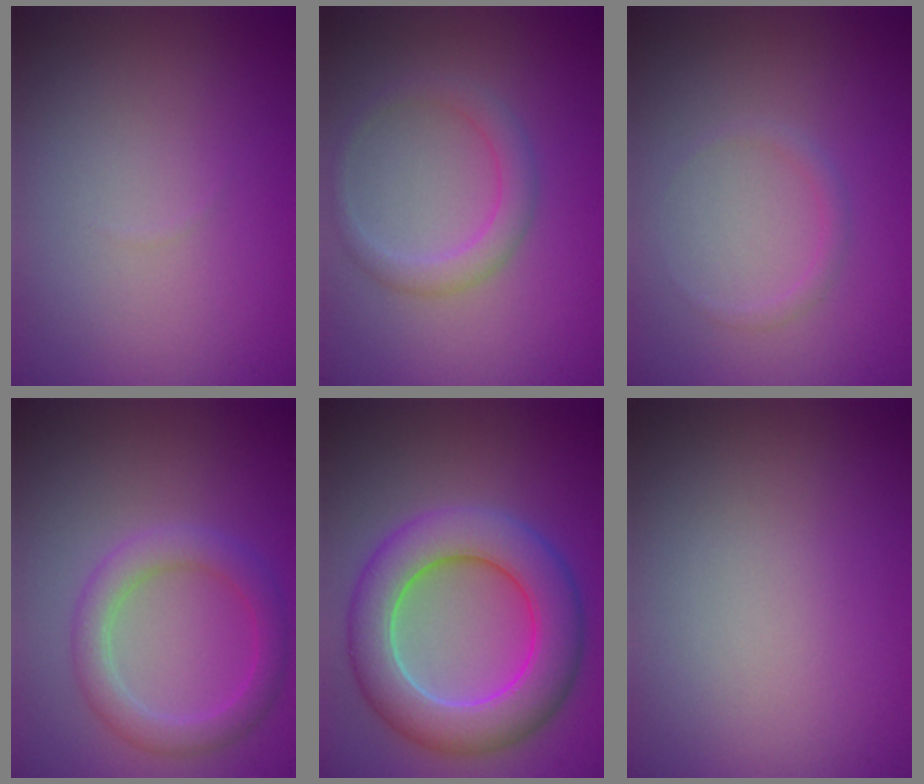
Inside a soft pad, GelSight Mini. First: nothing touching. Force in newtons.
{"total": 2.3, "press": 2.3, "slide": 0.0}
{"total": 0.9, "press": 0.9, "slide": 0.0}
{"total": 3.3, "press": 3.3, "slide": 0.2}
{"total": 8.3, "press": 8.3, "slide": 0.2}
{"total": 0.0}